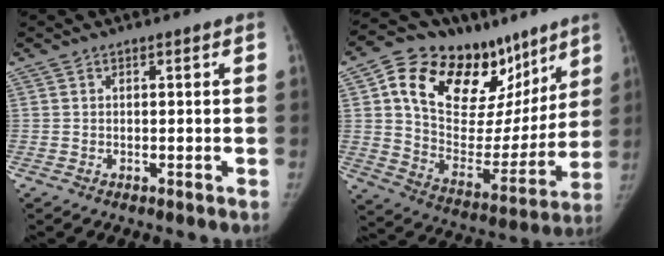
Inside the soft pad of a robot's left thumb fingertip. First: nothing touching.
{"total": 30.3, "force": [16.1, 16.9, 19.3], "torque": [-0.250, -0.017, 0.264]}